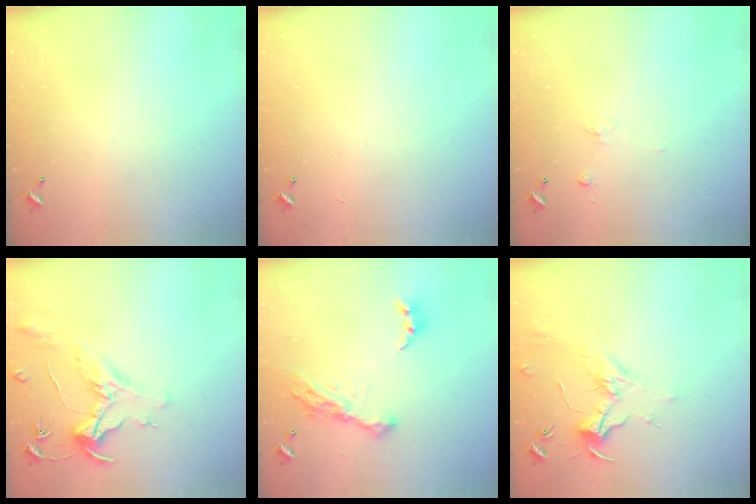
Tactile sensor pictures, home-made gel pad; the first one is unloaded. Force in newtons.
{"total": 0.9, "press": 0.9, "slide": 0.2}
{"total": 1.7, "press": 1.5, "slide": 0.8}
{"total": 1.6, "press": 1.4, "slide": 0.7}
{"total": 13.6, "press": 13.5, "slide": 1.2}
{"total": 1.8, "press": 1.7, "slide": 0.6}